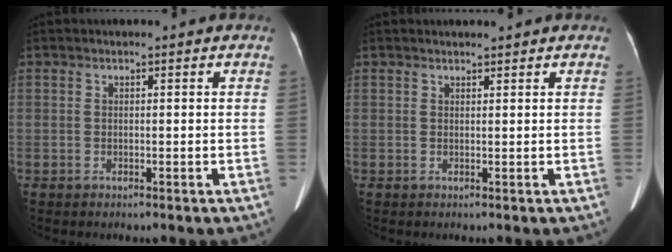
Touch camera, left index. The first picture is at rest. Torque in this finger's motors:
{"motor_torque": [-0.55, -0.02, -0.06, -0.02]}